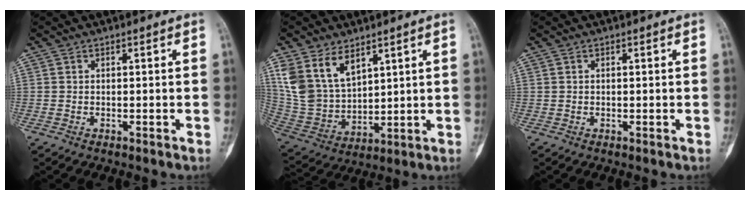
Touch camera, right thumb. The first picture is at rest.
{"total": 13.4, "force": [7.2, 8.0, 7.9], "torque": [-0.138, -0.023, 0.165]}
{"total": 0.0}